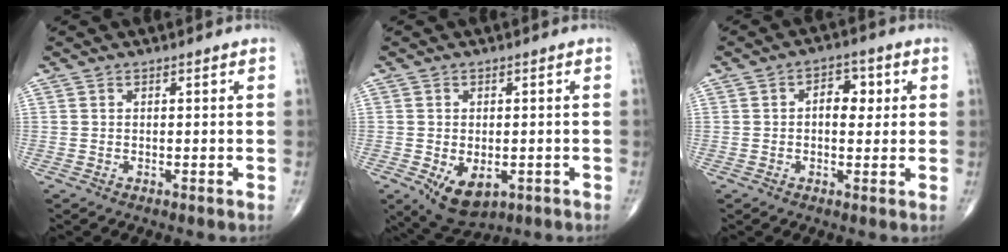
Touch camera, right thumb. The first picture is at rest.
{"total": 7.6, "force": [-2.5, 4.6, 5.5], "torque": [-0.078, -0.004, -0.026]}
{"total": 5.6, "force": [1.0, 3.5, 4.2], "torque": [-0.033, 0.005, 0.009]}